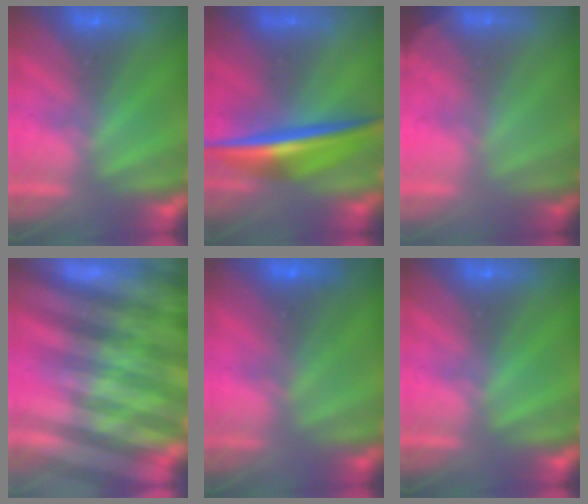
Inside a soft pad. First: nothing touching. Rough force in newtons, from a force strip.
{"total": 7.5}
{"total": 1.9}
{"total": 6.0}
{"total": 6.9}
{"total": 0.0}